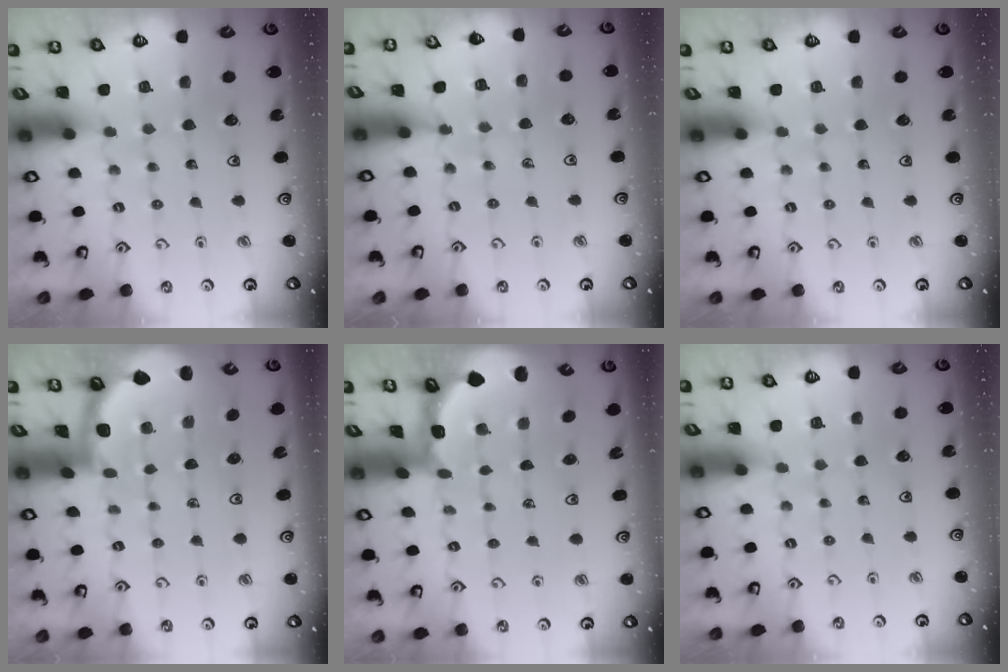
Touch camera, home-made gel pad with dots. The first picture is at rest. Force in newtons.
{"total": 6.5, "press": 6.3, "slide": 1.6}
{"total": 0.0}
{"total": 1.8, "press": 1.8, "slide": 0.0}
{"total": 1.8, "press": 1.8, "slide": 0.2}
{"total": 0.0}